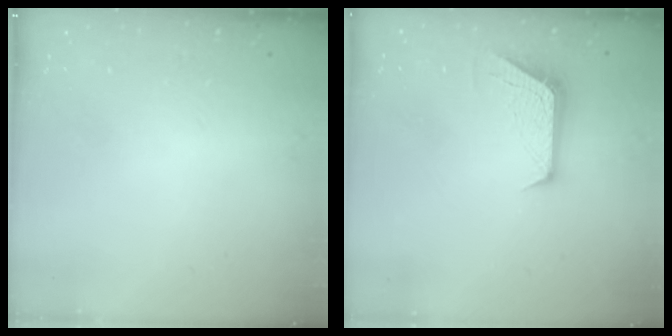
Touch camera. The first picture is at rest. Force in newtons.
{"total": 8.3, "press": 8.3, "slide": 0.7}